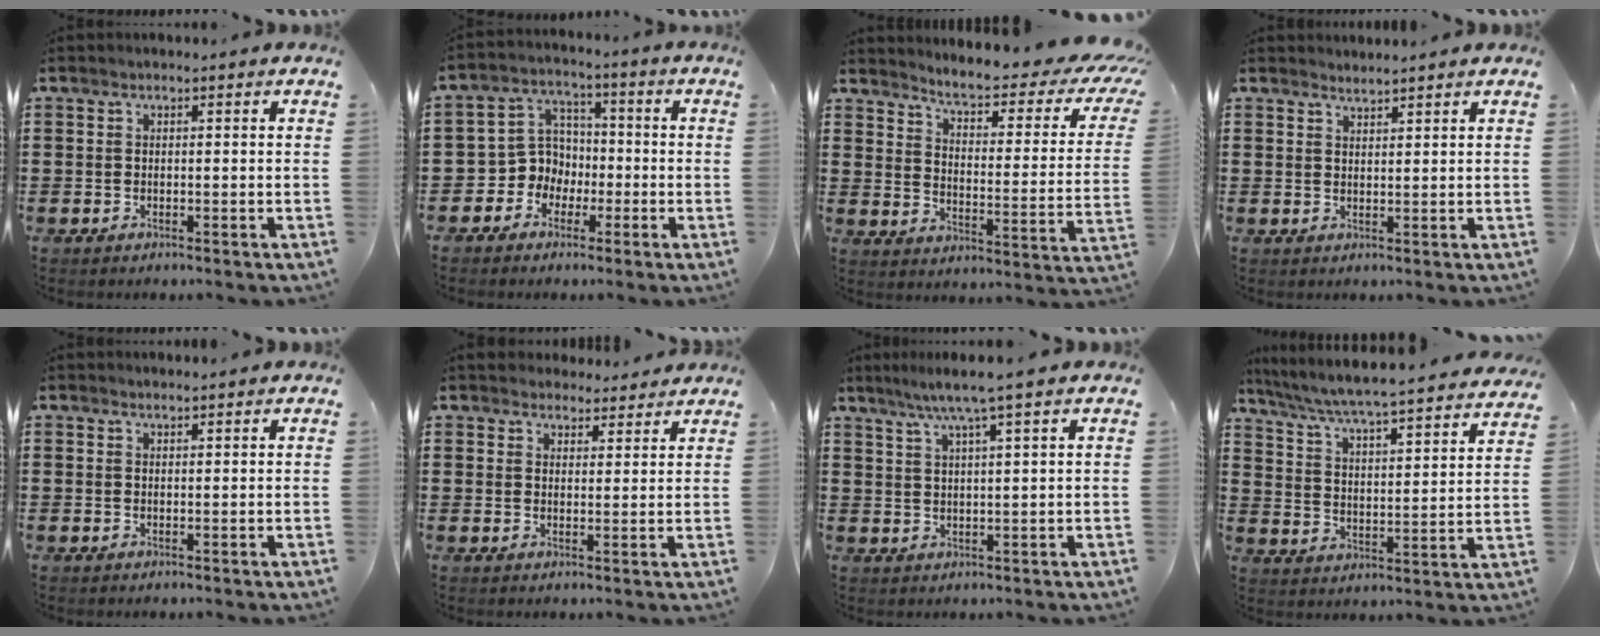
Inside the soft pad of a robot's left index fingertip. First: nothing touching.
{"total": 5.9, "force": [-1.9, 5.5, 1.1], "torque": [-0.057, 0.003, -0.042]}
{"total": 4.8, "force": [3.7, 0.3, 3.0], "torque": [-0.069, -0.034, 0.052]}
{"total": 1.6, "force": [1.6, -0.1, -0.1], "torque": [-0.002, 0.002, 0.031]}
{"total": 1.0, "force": [1.0, 0.0, 0.1], "torque": [-0.005, -0.001, 0.019]}
{"total": 3.4, "force": [3.3, 1.1, -0.2], "torque": [-0.009, -0.006, 0.062]}
{"total": 4.9, "force": [3.6, -0.7, 3.3], "torque": [-0.074, -0.006, 0.059]}
{"total": 4.5, "force": [4.2, -0.6, 1.6], "torque": [-0.055, -0.040, 0.060]}